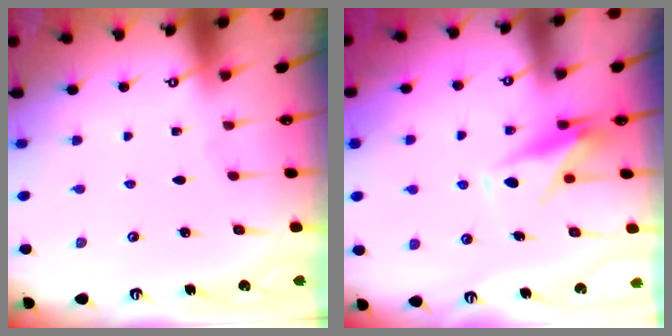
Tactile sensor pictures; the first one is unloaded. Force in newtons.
{"total": 8.8, "press": 8.6, "slide": 1.7}